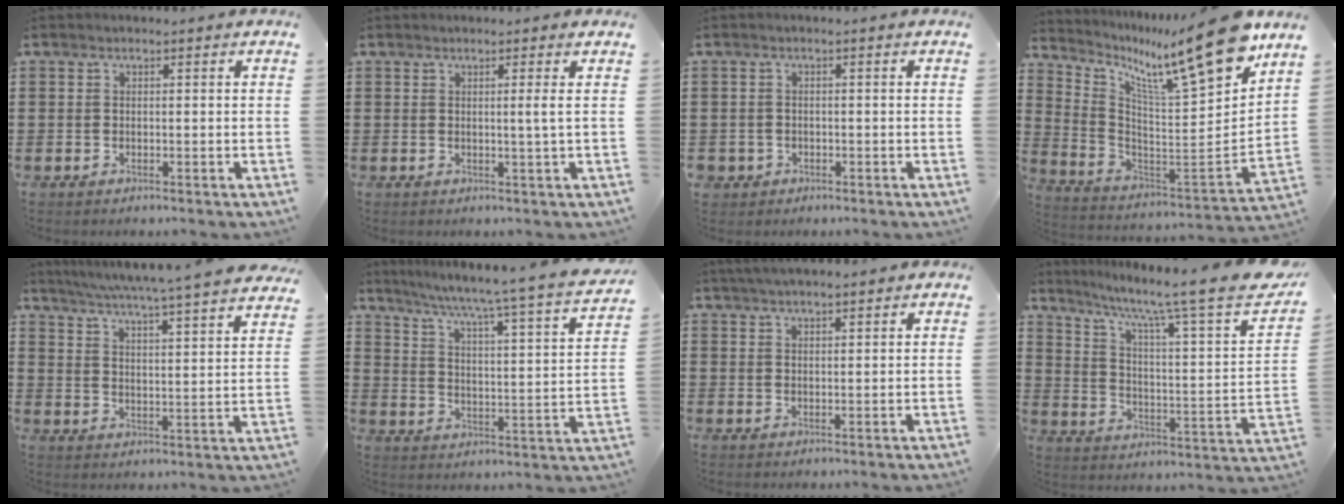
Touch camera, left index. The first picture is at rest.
{"total": 2.6, "force": [0.6, -0.8, 2.4], "torque": [-0.045, -0.010, 0.008]}
{"total": 1.3, "force": [-0.7, 1.1, 0.1], "torque": [-0.008, 0.002, -0.018]}
{"total": 14.1, "force": [10.4, 0.6, 9.5], "torque": [-0.174, -0.089, 0.159]}
{"total": 4.7, "force": [4.2, -1.1, 1.9], "torque": [-0.056, -0.041, 0.063]}
{"total": 5.1, "force": [4.0, -1.0, 3.0], "torque": [-0.076, -0.048, 0.054]}
{"total": 2.7, "force": [2.4, 0.3, 1.3], "torque": [-0.029, 0.007, 0.045]}
{"total": 9.9, "force": [7.4, 0.4, 6.6], "torque": [-0.136, -0.057, 0.109]}